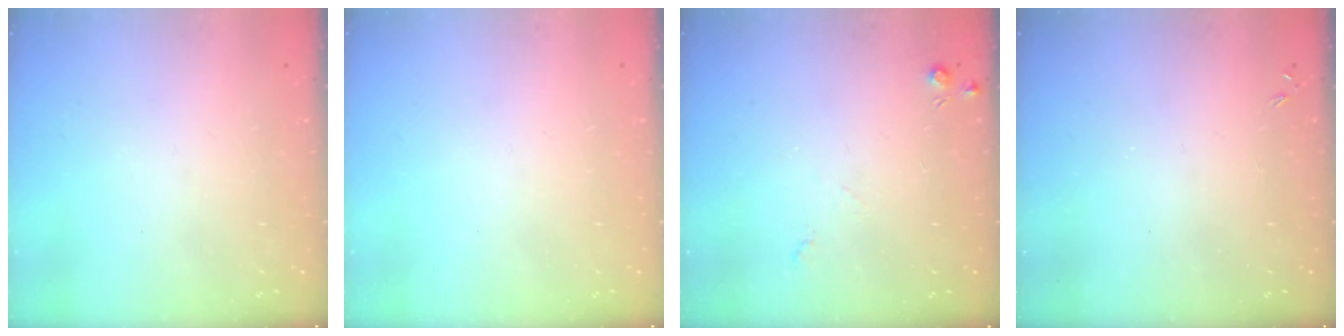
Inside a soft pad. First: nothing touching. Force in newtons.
{"total": 0.0}
{"total": 3.9, "press": 3.9, "slide": 0.6}
{"total": 0.0}